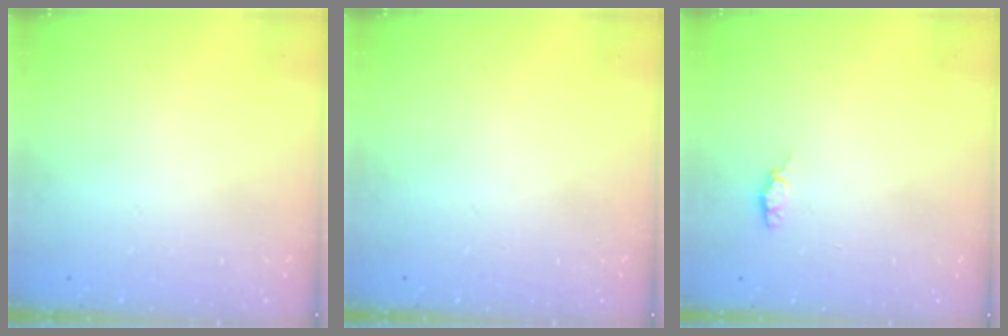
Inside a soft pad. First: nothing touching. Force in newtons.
{"total": 0.0}
{"total": 3.9, "press": 3.8, "slide": 0.6}